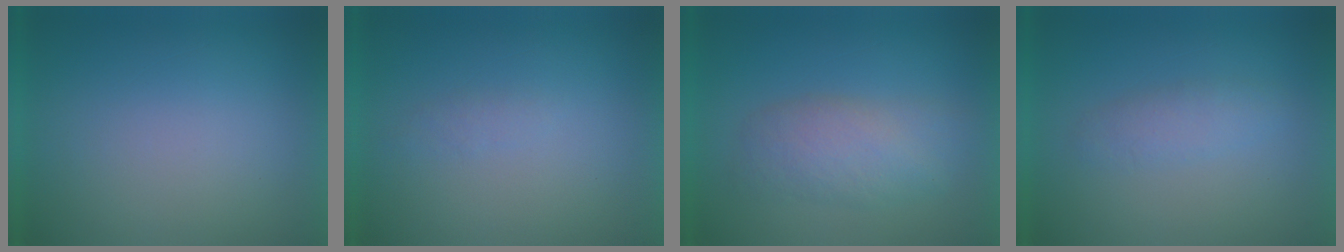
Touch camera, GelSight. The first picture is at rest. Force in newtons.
{"total": 1.2}
{"total": 4.2}
{"total": 2.4}